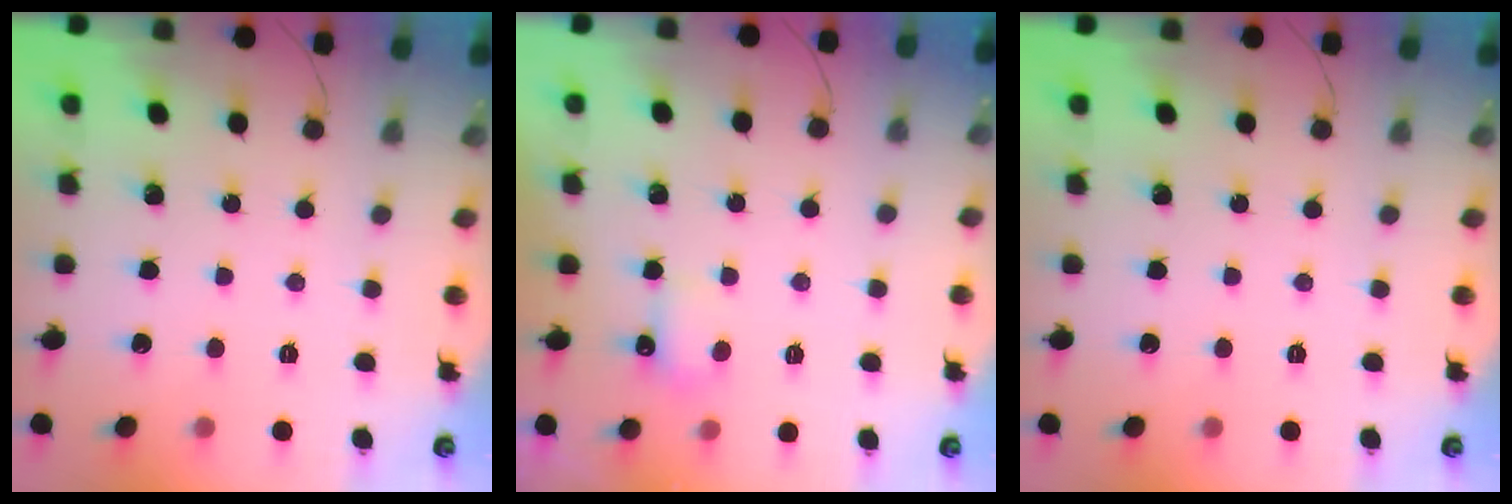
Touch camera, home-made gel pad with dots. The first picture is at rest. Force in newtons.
{"total": 2.8, "press": 2.7, "slide": 0.6}
{"total": 0.0}